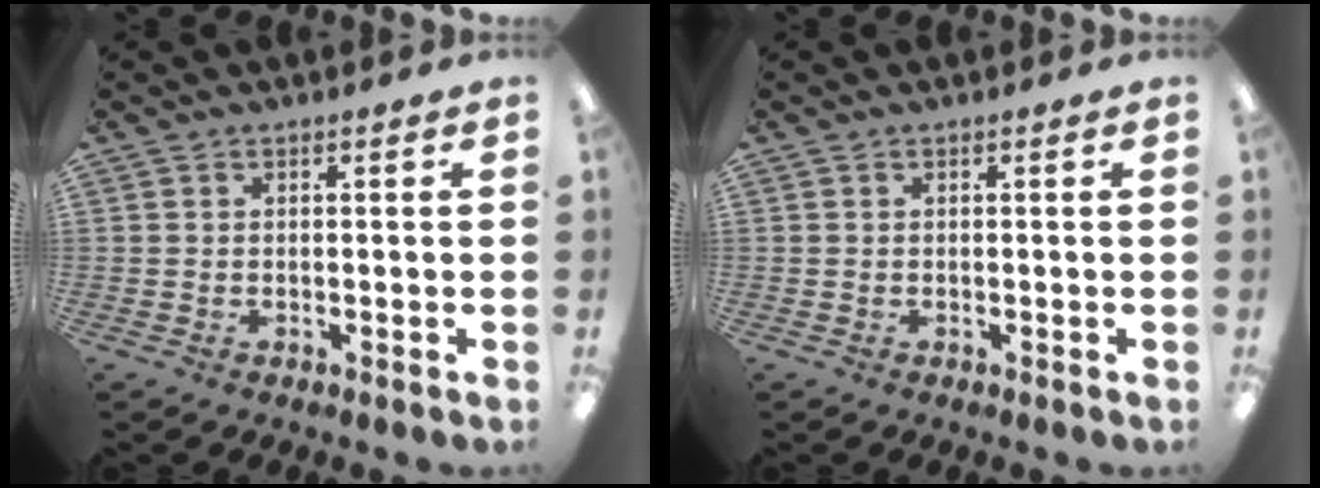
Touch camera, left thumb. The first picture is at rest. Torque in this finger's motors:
{"motor_torque": [0.01, 0.01, -0.01, -0.01, 0.00]}